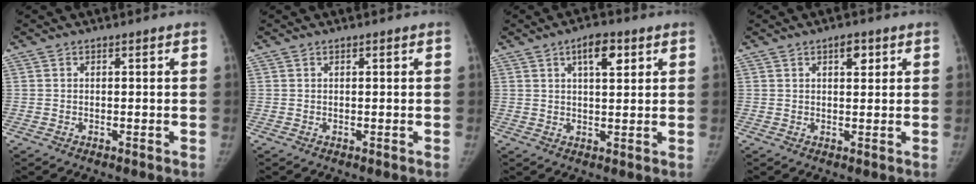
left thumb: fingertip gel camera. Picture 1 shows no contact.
{"total": 0.0}
{"total": 6.0, "force": [2.8, 2.5, 4.7], "torque": [-0.060, -0.008, 0.042]}
{"total": 3.1, "force": [1.6, 1.5, 2.2], "torque": [-0.023, -0.005, 0.023]}